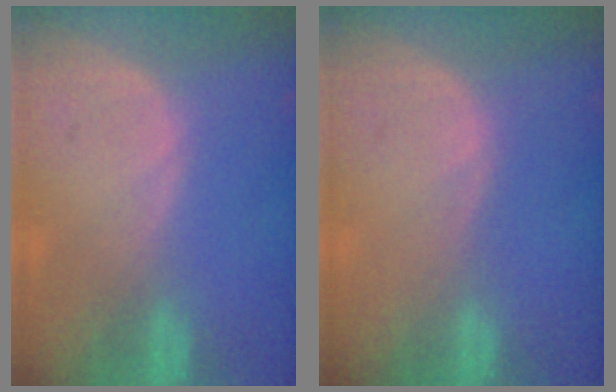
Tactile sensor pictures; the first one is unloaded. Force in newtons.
{"total": 0.0}